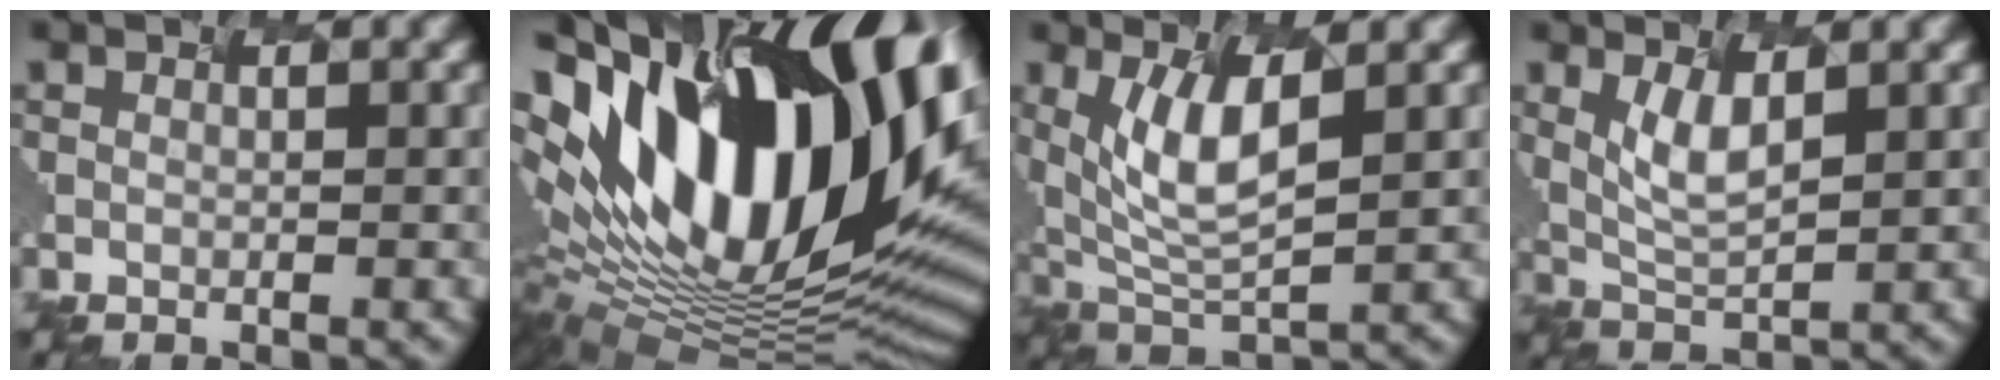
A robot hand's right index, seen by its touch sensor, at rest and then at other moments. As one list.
[{"total": 18.5, "force": [5.0, 9.3, 15.2], "torque": [-0.267, 0.014, 0.090]}, {"total": 5.1, "force": [1.0, 1.7, 4.7], "torque": [-0.116, -0.015, 0.038]}, {"total": 2.6, "force": [0.3, 0.7, 2.5], "torque": [-0.072, -0.008, 0.025]}]